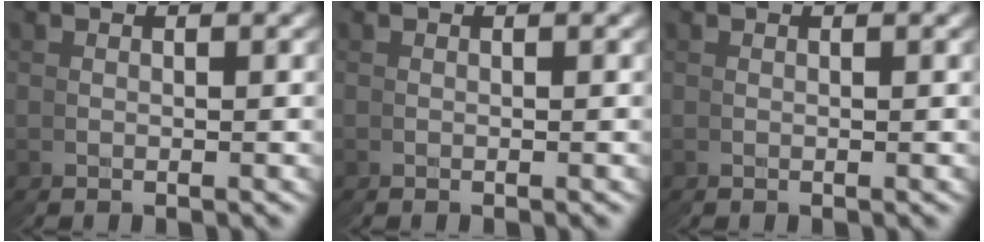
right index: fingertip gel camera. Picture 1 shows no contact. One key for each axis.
{"total": 0.0}
{"total": 0.0}